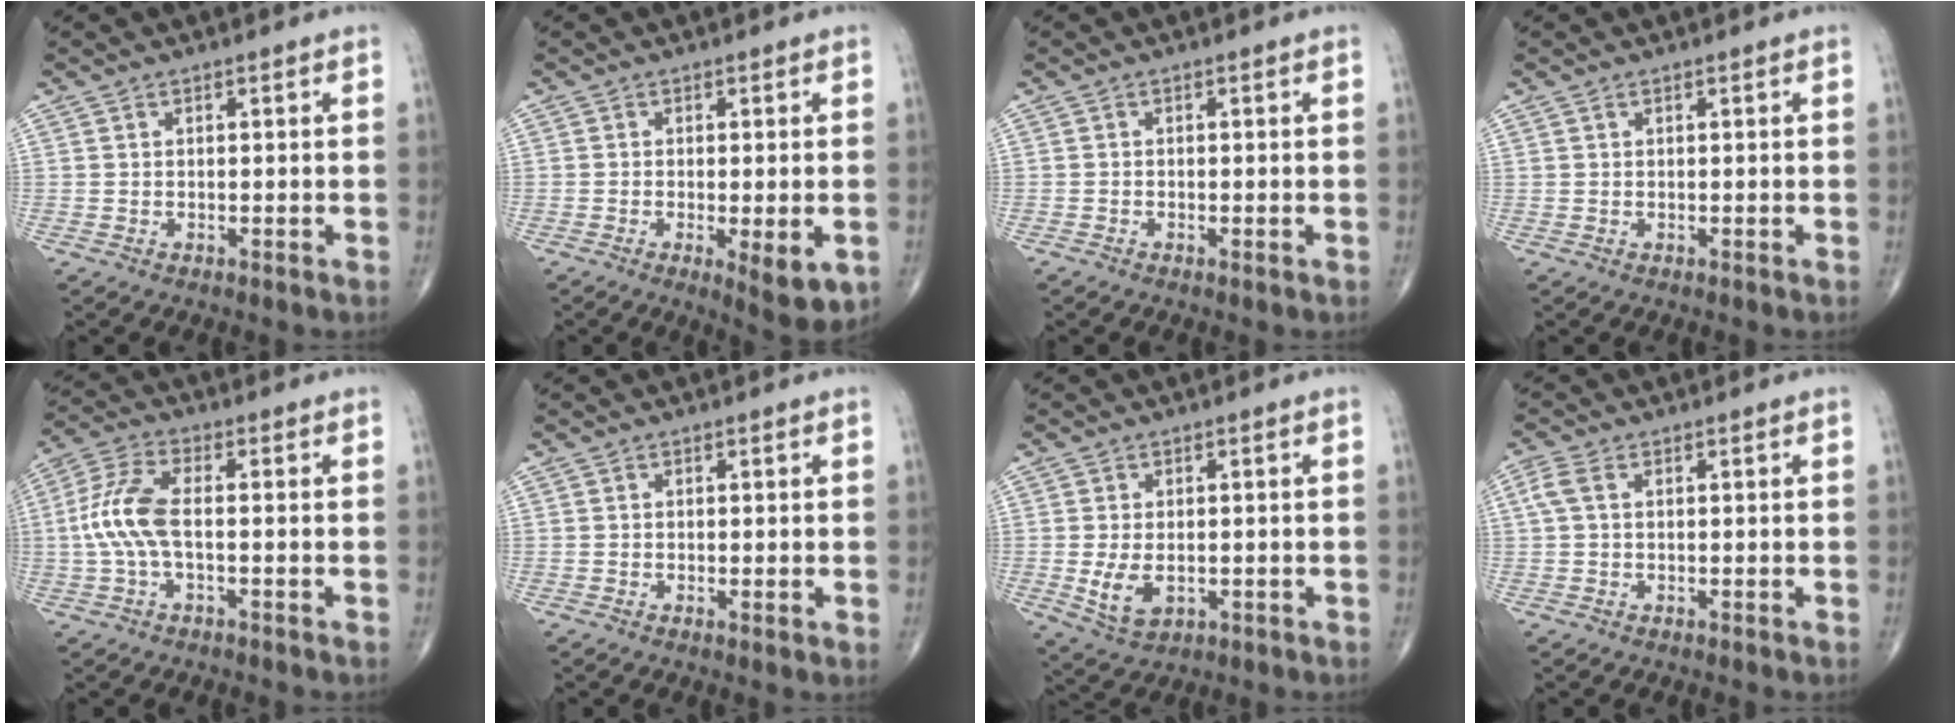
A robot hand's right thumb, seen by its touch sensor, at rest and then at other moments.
{"total": 7.1, "force": [-2.1, 2.1, 6.5], "torque": [-0.091, -0.018, -0.027]}
{"total": 0.6, "force": [-0.4, 0.3, 0.4], "torque": [-0.007, -0.001, -0.008]}
{"total": 0.0}
{"total": 8.6, "force": [-0.8, 3.5, 7.9], "torque": [-0.195, 0.023, -0.019]}
{"total": 1.1, "force": [-0.1, 0.2, 1.1], "torque": [-0.024, -0.005, -0.005]}
{"total": 6.1, "force": [-1.0, 3.8, 4.7], "torque": [-0.084, -0.009, -0.008]}
{"total": 2.8, "force": [0.5, 1.6, 2.2], "torque": [-0.064, 0.013, 0.009]}